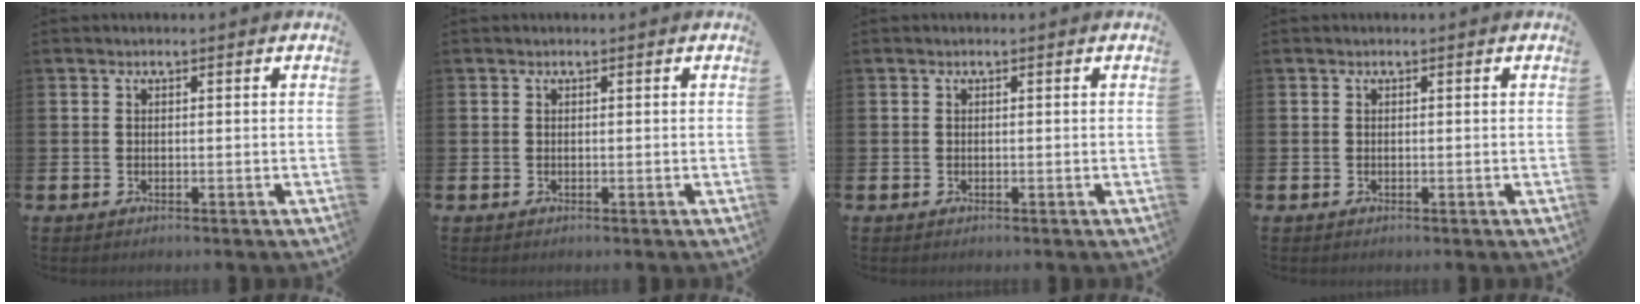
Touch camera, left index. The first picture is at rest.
{"total": 0.0}
{"total": 0.0}
{"total": 0.0}